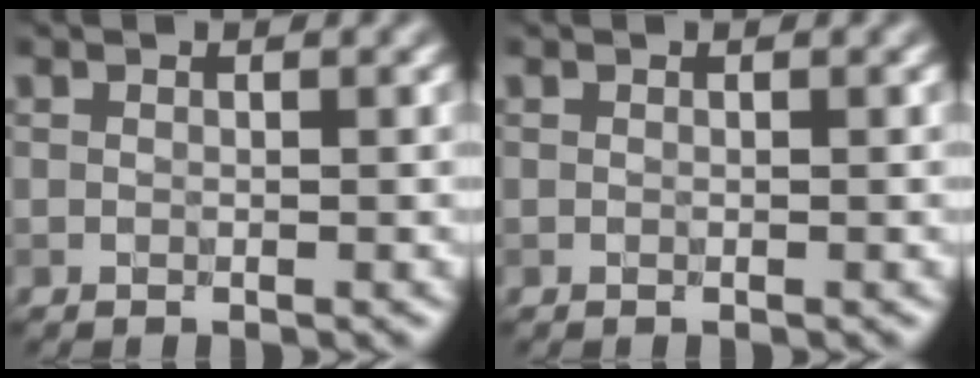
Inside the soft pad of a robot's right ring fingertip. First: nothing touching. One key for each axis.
{"total": 0.0}